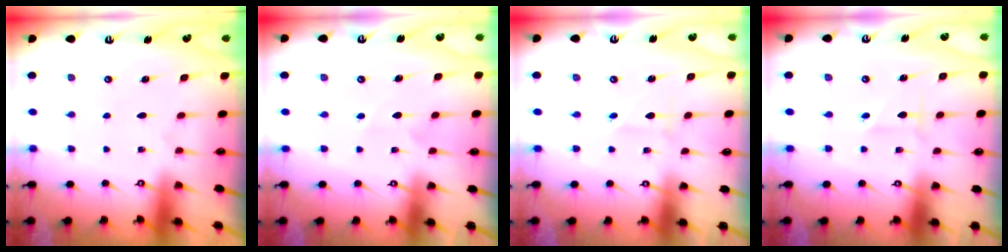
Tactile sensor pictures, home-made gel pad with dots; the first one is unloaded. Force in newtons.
{"total": 4.2, "press": 4.1, "slide": 0.7}
{"total": 1.5, "press": 1.5, "slide": 0.1}
{"total": 1.7, "press": 1.7, "slide": 0.2}